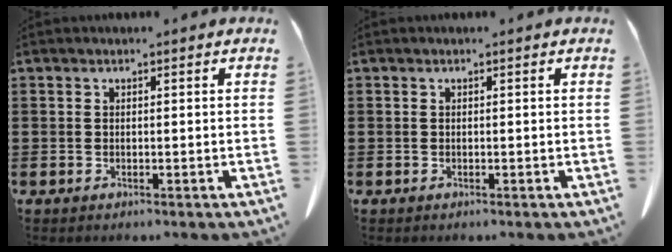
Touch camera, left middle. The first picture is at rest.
{"total": 0.0}